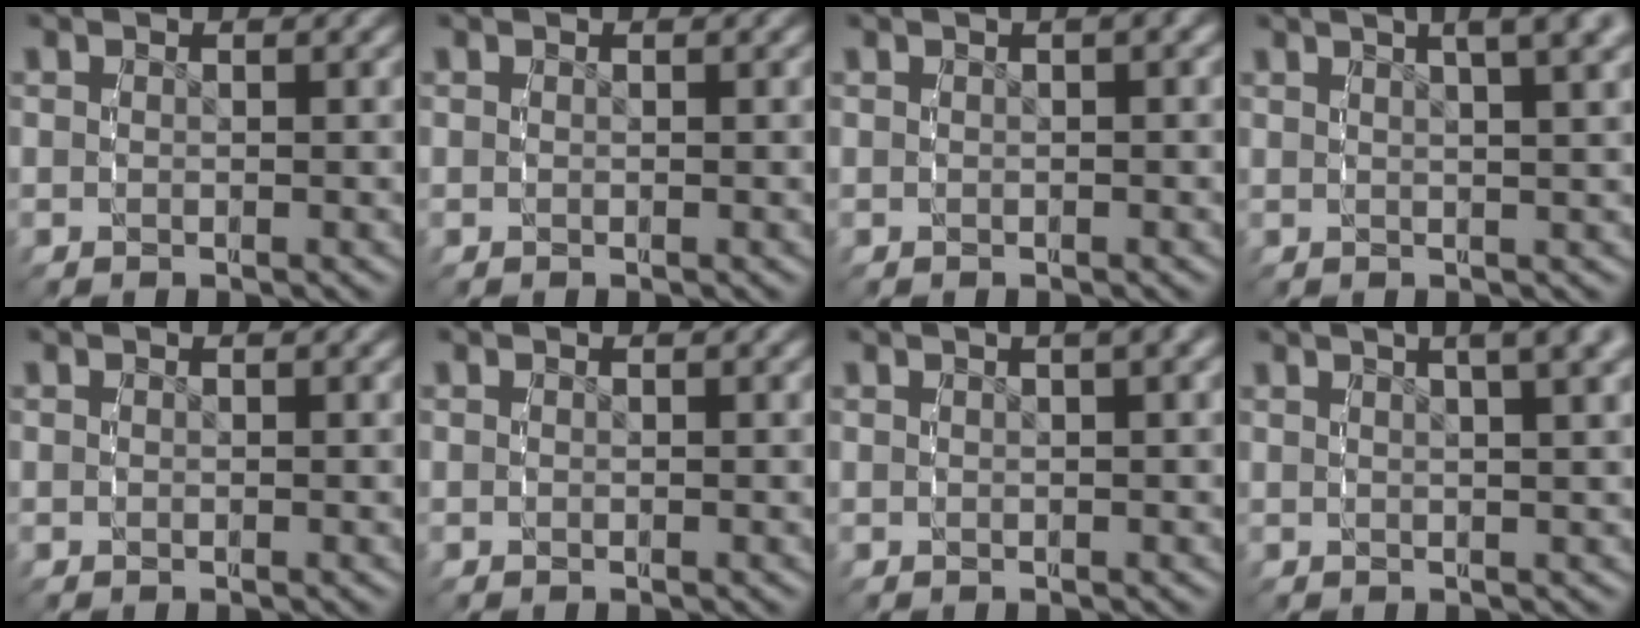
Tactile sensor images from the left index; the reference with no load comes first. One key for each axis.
{"total": 0.0}
{"total": 1.0, "fx": 0.3, "fy": -0.1, "fz": 1.0, "tx": -0.009, "ty": 0.011, "tz": 0.003}
{"total": 7.2, "fx": 4.0, "fy": 2.0, "fz": 5.6, "tx": -0.058, "ty": 0.033, "tz": 0.053}
{"total": 0.0}
{"total": 0.0}
{"total": 2.1, "fx": 1.0, "fy": -0.3, "fz": 1.8, "tx": -0.016, "ty": 0.015, "tz": 0.015}
{"total": 6.5, "fx": 3.5, "fy": 1.8, "fz": 5.2, "tx": -0.053, "ty": 0.032, "tz": 0.044}